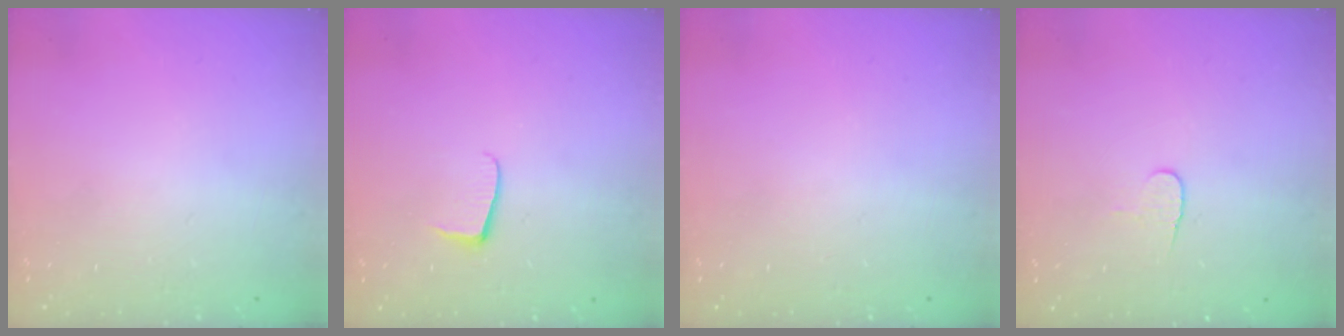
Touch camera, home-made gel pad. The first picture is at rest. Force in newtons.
{"total": 5.4, "press": 5.3, "slide": 0.5}
{"total": 0.0}
{"total": 4.1, "press": 4.1, "slide": 0.4}